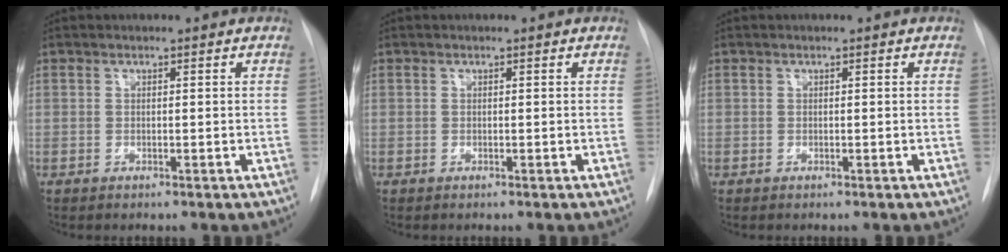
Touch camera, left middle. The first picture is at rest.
{"total": 0.0}
{"total": 0.0}